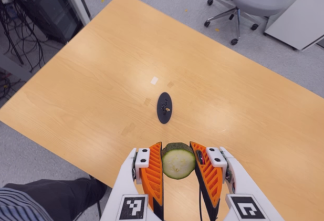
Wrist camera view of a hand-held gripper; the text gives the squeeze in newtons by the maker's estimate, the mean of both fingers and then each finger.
{"total": 11.4, "left": 10.3, "right": 12.4}